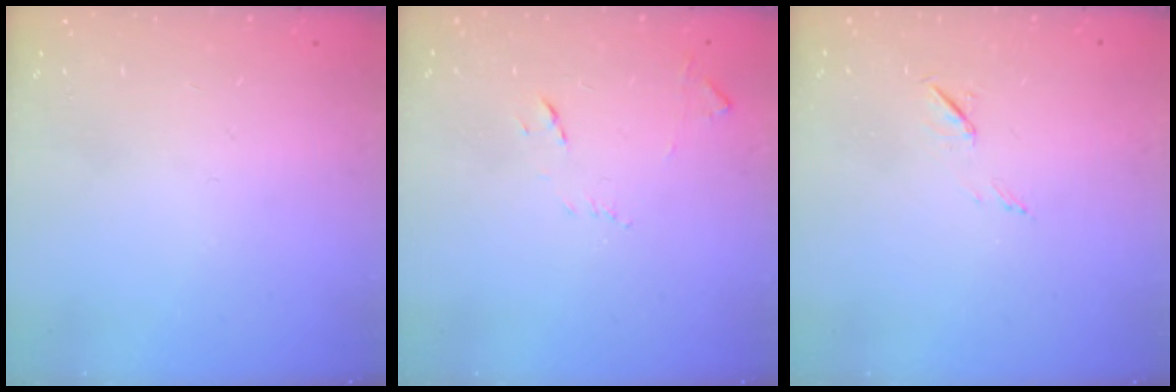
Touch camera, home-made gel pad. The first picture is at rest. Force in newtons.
{"total": 7.8, "press": 7.8, "slide": 0.6}
{"total": 5.5, "press": 5.3, "slide": 1.5}